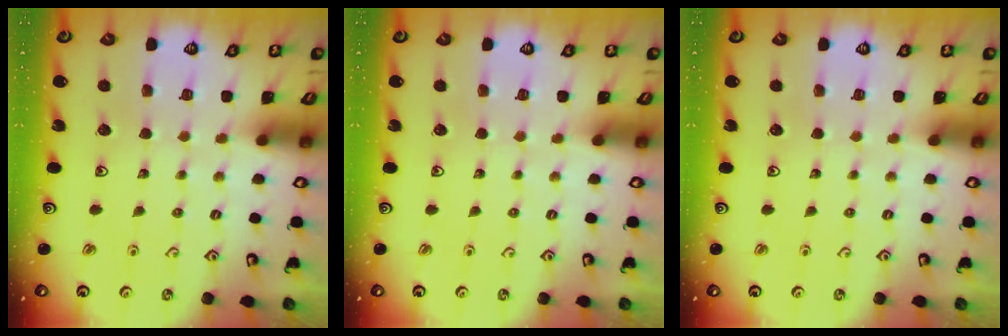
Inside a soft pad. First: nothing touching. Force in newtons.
{"total": 0.0}
{"total": 0.0}